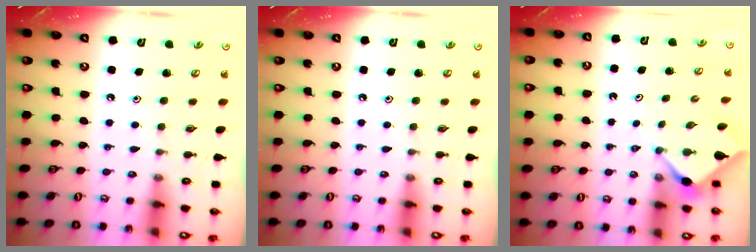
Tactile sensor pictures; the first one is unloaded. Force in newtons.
{"total": 0.0}
{"total": 2.9, "press": 2.9, "slide": 0.4}